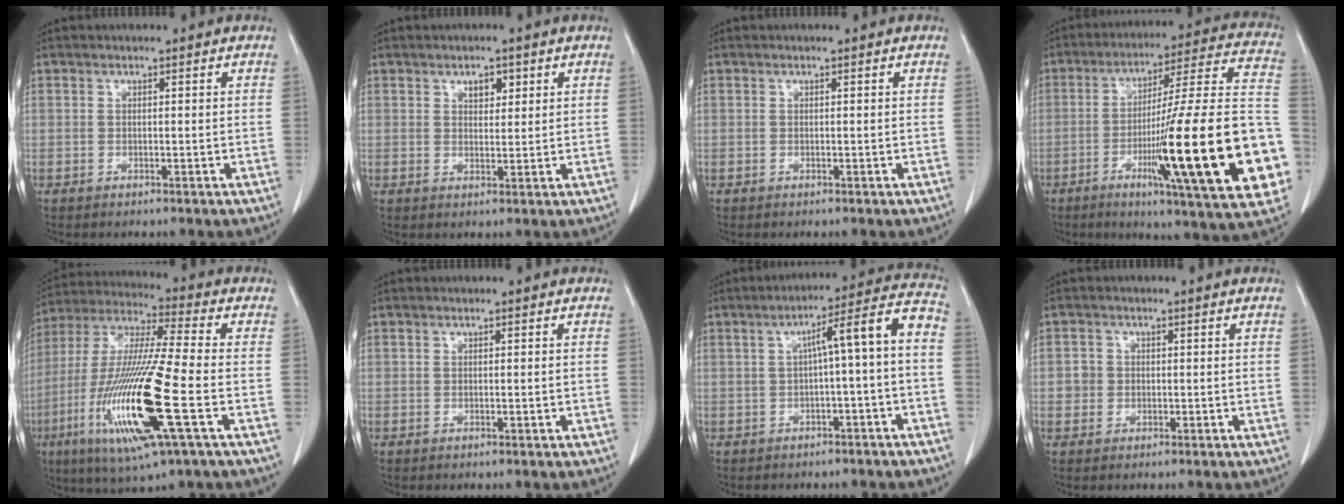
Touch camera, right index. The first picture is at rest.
{"total": 2.7, "force": [1.4, 1.5, 1.7], "torque": [-0.023, 0.000, 0.023]}
{"total": 0.0}
{"total": 28.8, "force": [-7.4, 1.8, 27.7], "torque": [-0.338, -0.004, -0.117]}
{"total": 20.4, "force": [-6.2, 1.2, 19.4], "torque": [-0.419, -0.032, -0.119]}
{"total": 0.6, "force": [-0.1, 0.1, 0.5], "torque": [-0.013, -0.001, 0.003]}
{"total": 8.8, "force": [-1.0, 0.3, 8.7], "torque": [-0.117, 0.033, -0.017]}
{"total": 2.2, "force": [0.0, 2.2, 0.4], "torque": [-0.002, 0.007, -0.001]}